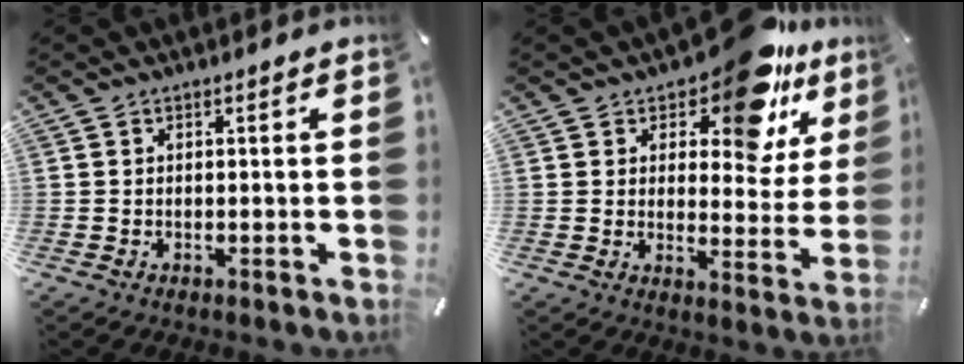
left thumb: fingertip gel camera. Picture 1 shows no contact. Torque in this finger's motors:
{"motor_torque": [2.13, 2.54, 1.65, -1.12, 0.05]}